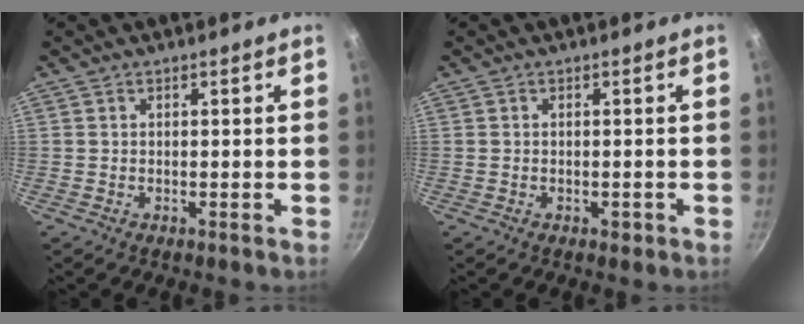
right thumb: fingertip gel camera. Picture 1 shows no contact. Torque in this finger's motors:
{"motor_torque": [0.03, 0.23, -0.06, -0.56, 0.11]}